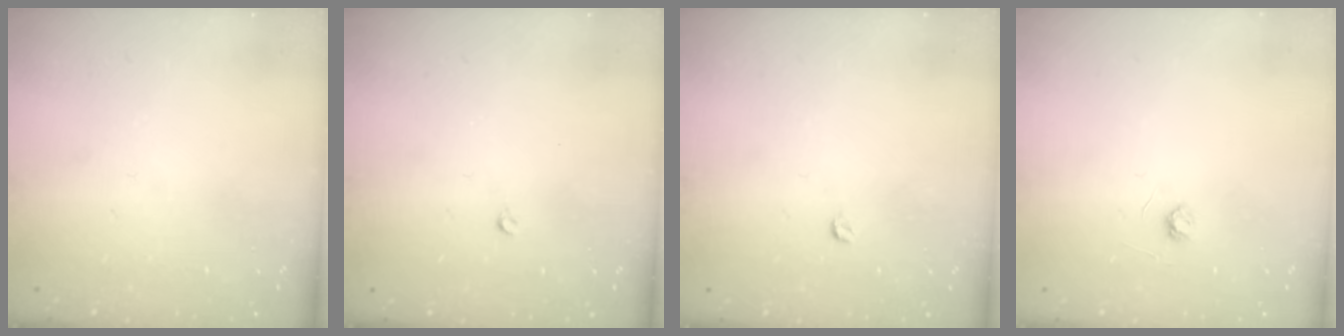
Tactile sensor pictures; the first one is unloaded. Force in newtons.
{"total": 2.6, "press": 2.5, "slide": 0.4}
{"total": 3.0, "press": 2.9, "slide": 0.4}
{"total": 2.6, "press": 2.6, "slide": 0.3}